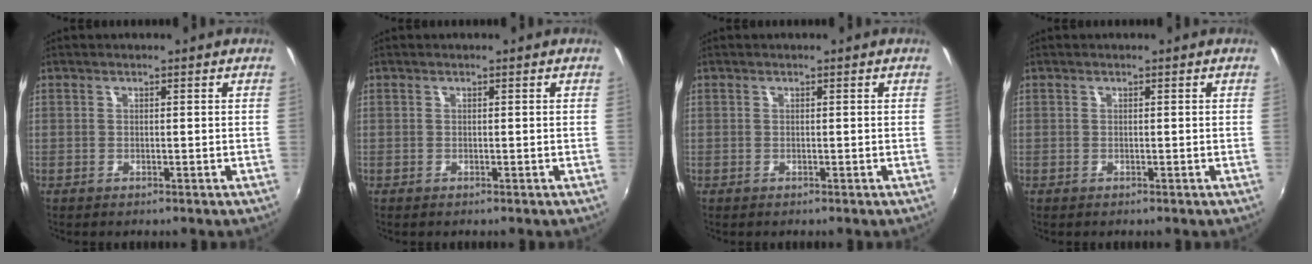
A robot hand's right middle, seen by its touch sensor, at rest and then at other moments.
{"total": 0.0}
{"total": 0.0}
{"total": 0.0}